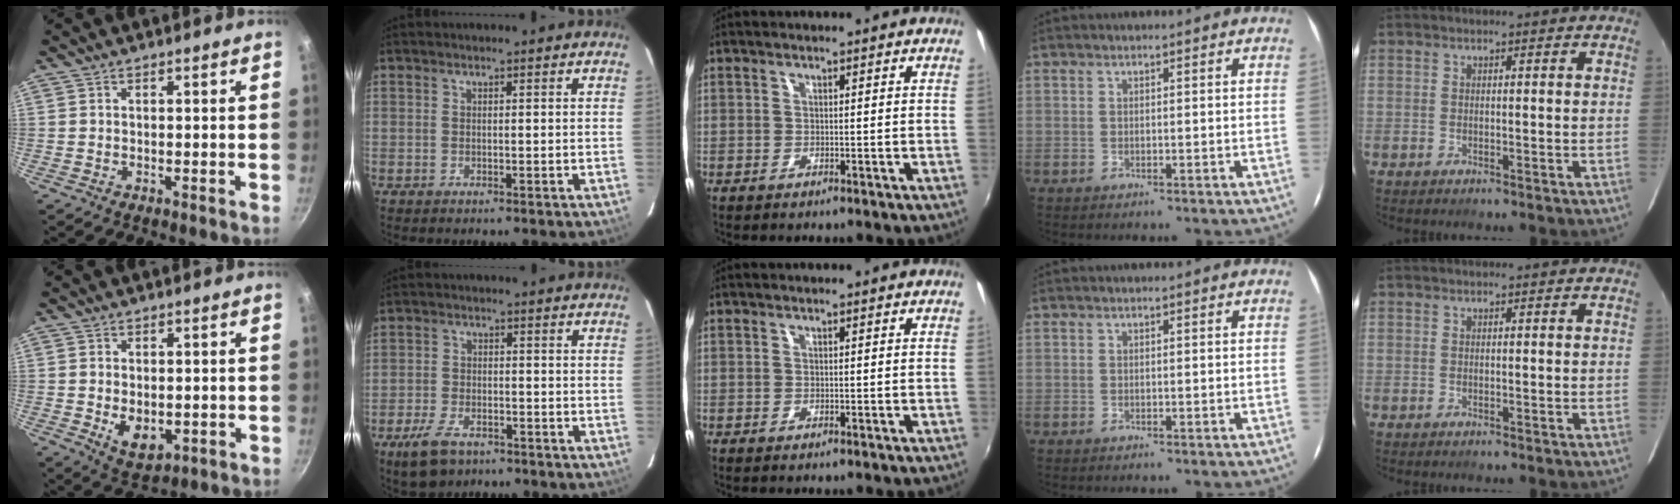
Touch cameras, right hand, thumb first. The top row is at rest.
{"thumb": {"total": 6.5, "force": [-0.8, 4.3, 4.8], "torque": [-0.067, -0.013, 0.002]}, "index": {"total": 7.9, "force": [-5.3, 4.1, 4.2], "torque": [-0.112, -0.008, -0.095]}}